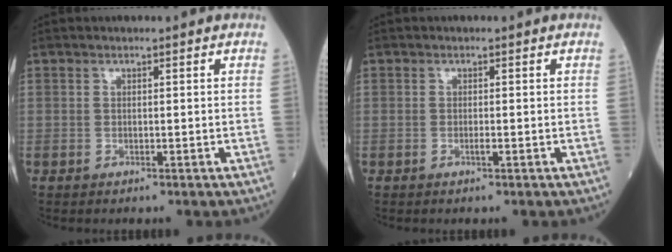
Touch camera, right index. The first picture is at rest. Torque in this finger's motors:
{"motor_torque": [0.04, 0.00, 0.07, 0.03]}